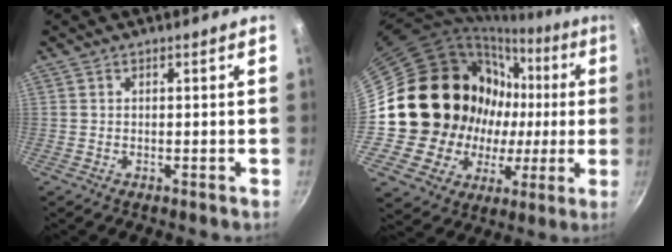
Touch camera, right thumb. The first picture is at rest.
{"total": 26.2, "force": [0.8, 21.9, 14.3], "torque": [-0.218, 0.041, 0.030]}